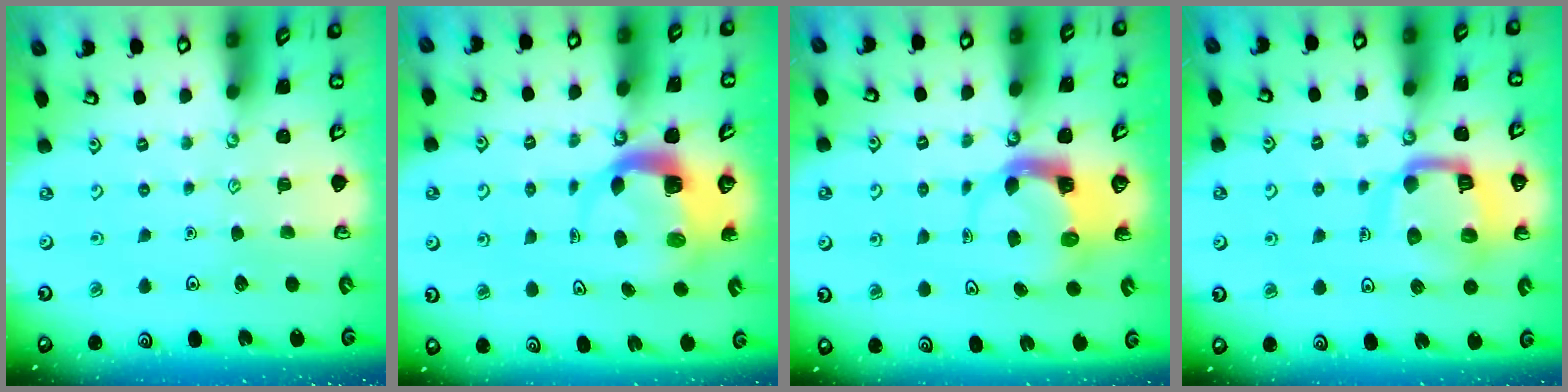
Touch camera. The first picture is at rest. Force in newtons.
{"total": 4.5, "press": 4.5, "slide": 0.6}
{"total": 3.9, "press": 3.9, "slide": 0.5}
{"total": 13.2, "press": 13.1, "slide": 1.4}